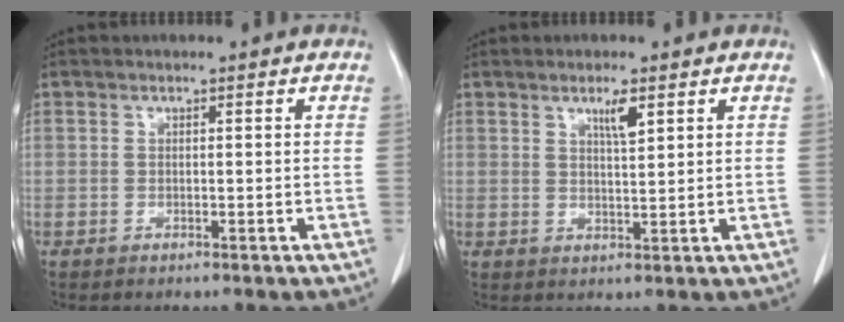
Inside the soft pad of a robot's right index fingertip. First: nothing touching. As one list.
[{"total": 3.1, "force": [1.8, 0.3, 2.5], "torque": [-0.045, -0.004, 0.031]}]